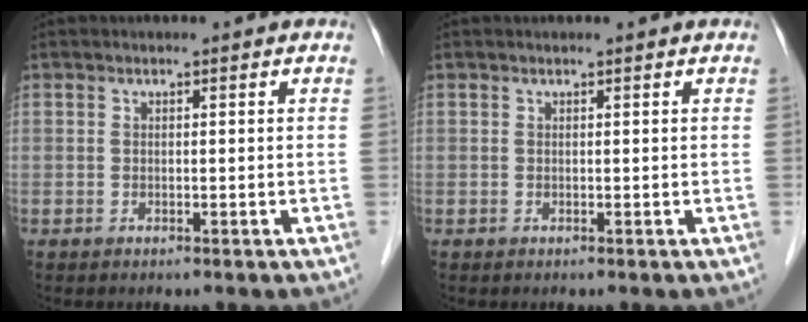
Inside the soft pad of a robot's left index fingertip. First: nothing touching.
{"total": 0.0}